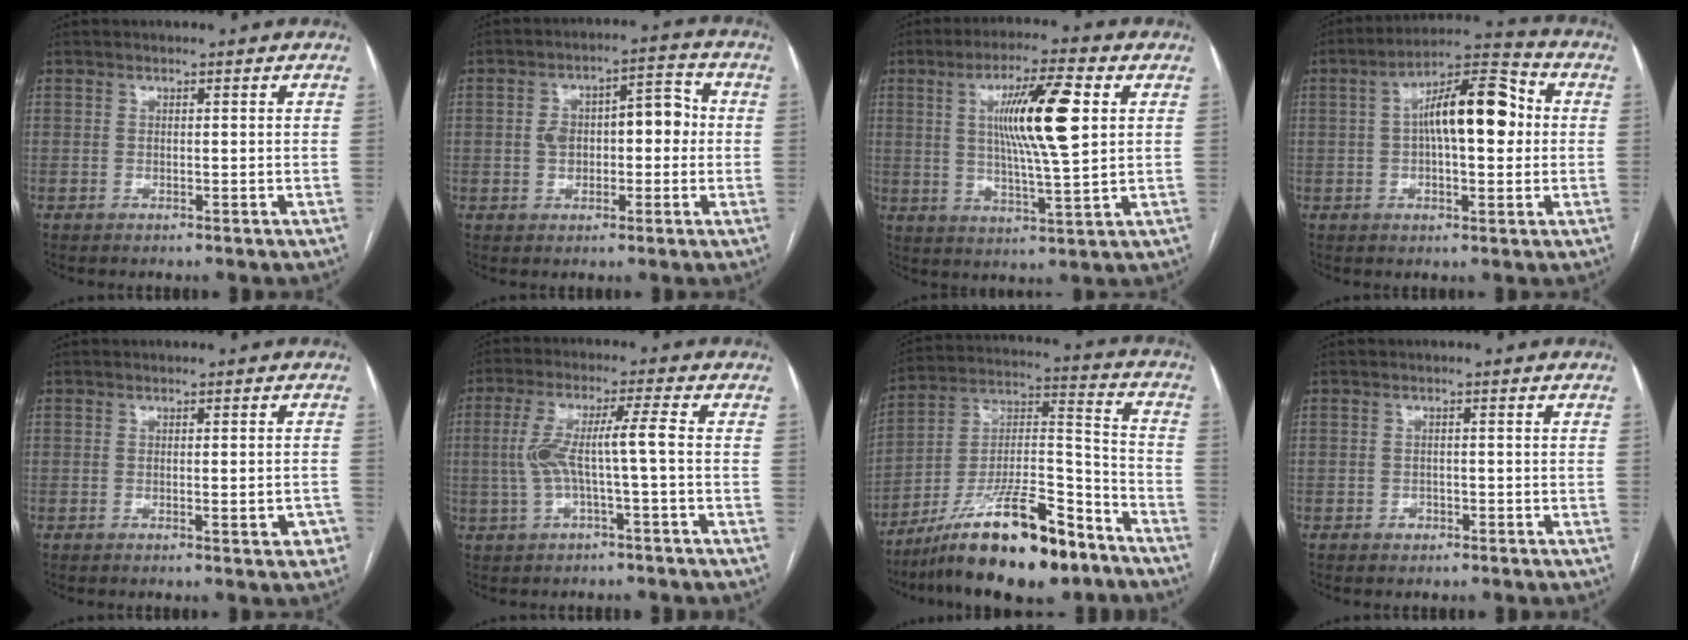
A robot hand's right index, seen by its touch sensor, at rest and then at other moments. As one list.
[{"total": 8.3, "force": [0.2, 4.5, 7.0], "torque": [-0.110, 0.043, 0.007]}, {"total": 12.3, "force": [3.0, 0.7, 11.9], "torque": [-0.208, 0.002, 0.053]}, {"total": 12.6, "force": [1.2, 3.9, 12.0], "torque": [-0.205, 0.036, 0.017]}, {"total": 2.7, "force": [-1.0, 0.7, 2.4], "torque": [-0.026, -0.001, -0.008]}, {"total": 7.1, "force": [-0.6, 0.0, 7.0], "torque": [-0.148, 0.027, -0.005]}, {"total": 20.6, "force": [-14.4, 4.6, 14.0], "torque": [-0.236, 0.012, -0.241]}, {"total": 1.2, "force": [-0.7, 0.9, 0.3], "torque": [-0.004, 0.004, -0.007]}]